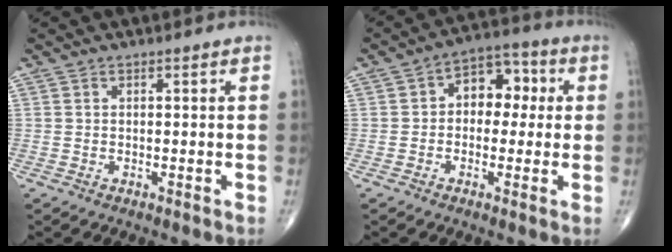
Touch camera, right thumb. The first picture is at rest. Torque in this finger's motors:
{"motor_torque": [-0.27, 0.41, -0.05, -0.08, 0.03]}